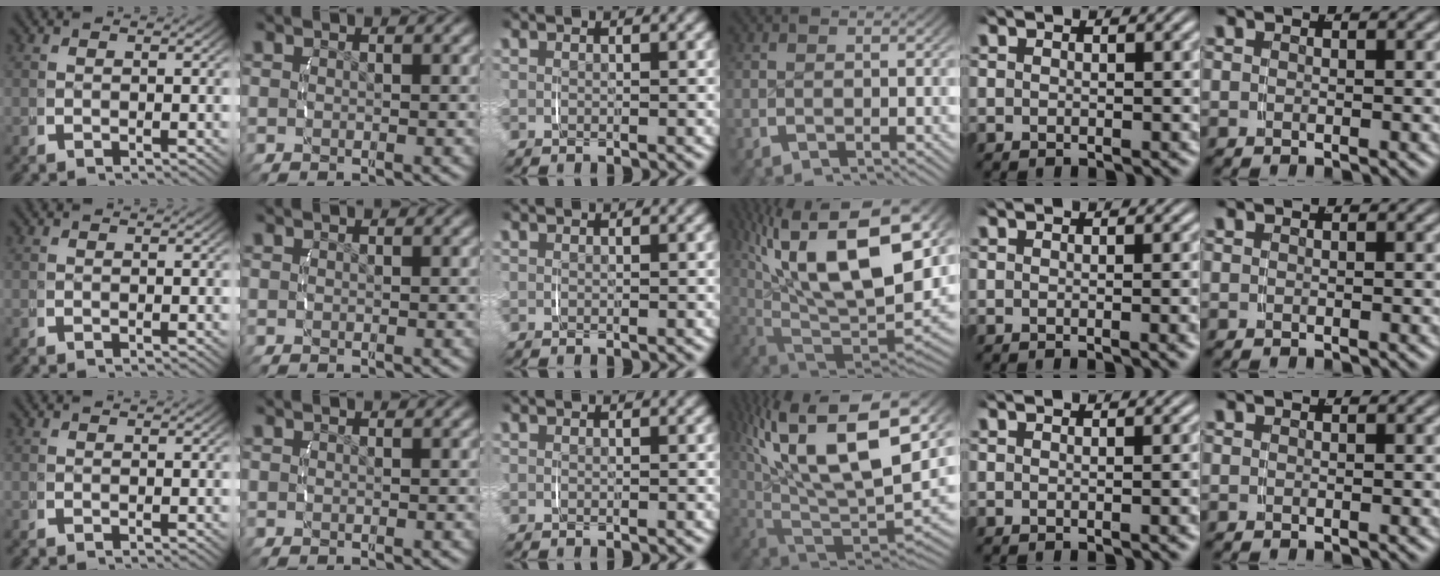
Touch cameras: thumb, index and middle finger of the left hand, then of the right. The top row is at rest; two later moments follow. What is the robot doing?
{"motion": "lift_and_place", "object": "string"}